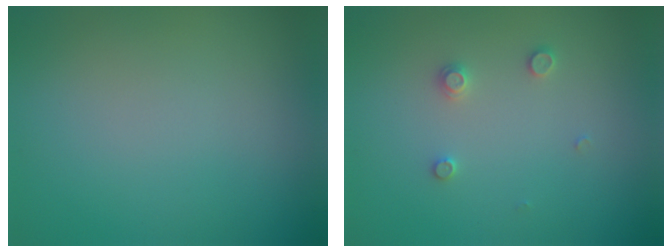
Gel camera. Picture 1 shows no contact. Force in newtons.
{"total": 1.3, "press": 1.3, "slide": 0.2}